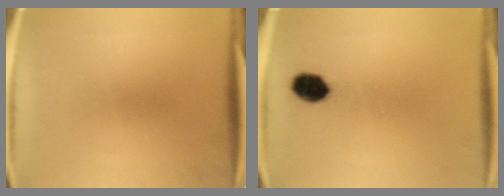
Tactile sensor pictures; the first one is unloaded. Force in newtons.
{"total": 5.6}